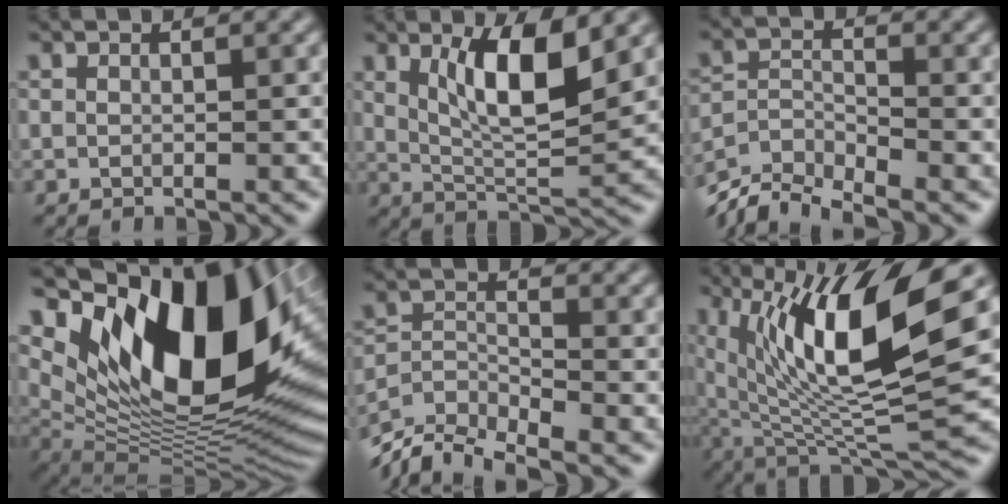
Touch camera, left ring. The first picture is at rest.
{"total": 6.5, "force": [2.5, 1.7, 5.8], "torque": [-0.101, -0.008, 0.049]}
{"total": 6.2, "force": [-5.4, 1.8, 2.3], "torque": [-0.045, -0.011, -0.106]}
{"total": 17.6, "force": [6.2, 9.2, 13.7], "torque": [-0.222, -0.002, 0.107]}
{"total": 6.6, "force": [-5.7, 2.0, 2.8], "torque": [-0.053, -0.013, -0.111]}
{"total": 13.0, "force": [4.7, 3.9, 11.5], "torque": [-0.207, -0.004, 0.090]}